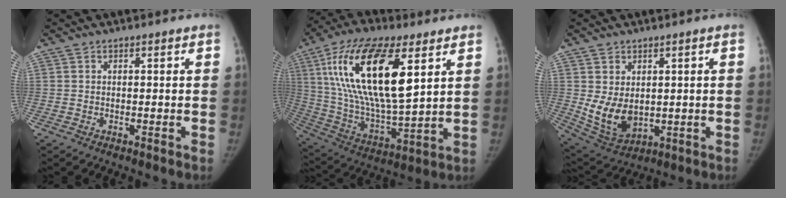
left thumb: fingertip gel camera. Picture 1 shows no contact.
{"total": 25.5, "force": [9.0, 9.6, 21.8], "torque": [-0.413, -0.021, 0.161]}
{"total": 9.3, "force": [0.3, 6.6, 6.6], "torque": [-0.102, -0.012, 0.032]}